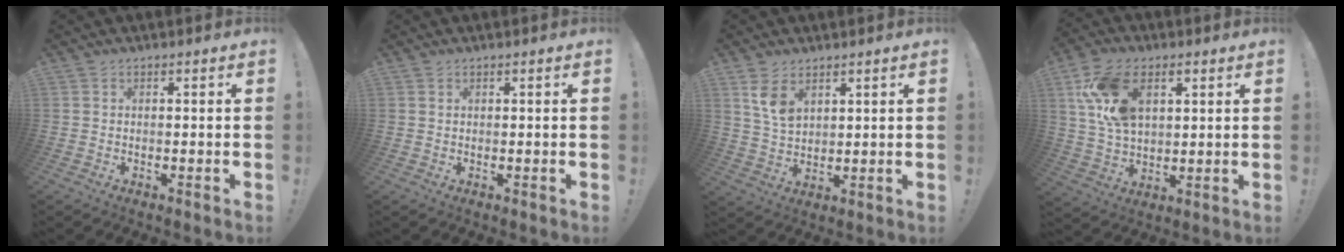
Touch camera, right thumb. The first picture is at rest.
{"total": 0.5, "force": [0.4, 0.2, 0.3], "torque": [-0.010, 0.002, 0.009]}
{"total": 7.3, "force": [4.1, 4.1, 4.4], "torque": [-0.068, -0.021, 0.076]}
{"total": 14.6, "force": [5.7, 9.1, 9.9], "torque": [-0.200, -0.008, 0.107]}